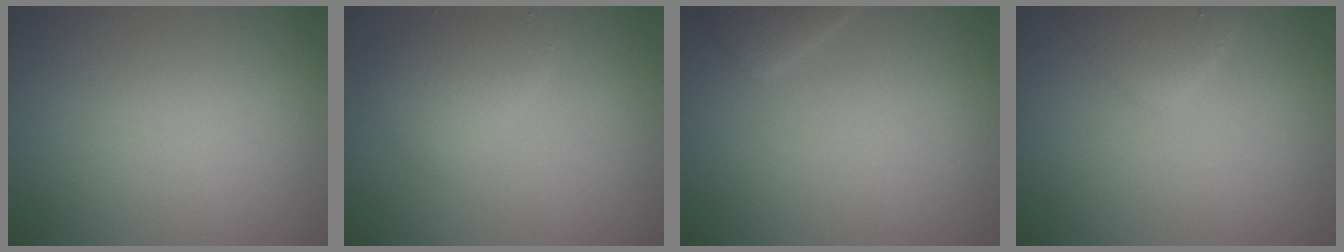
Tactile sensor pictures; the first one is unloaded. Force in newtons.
{"total": 2.6, "press": 2.6, "slide": 0.1}
{"total": 1.5, "press": 1.5, "slide": 0.2}
{"total": 2.2, "press": 2.2, "slide": 0.2}